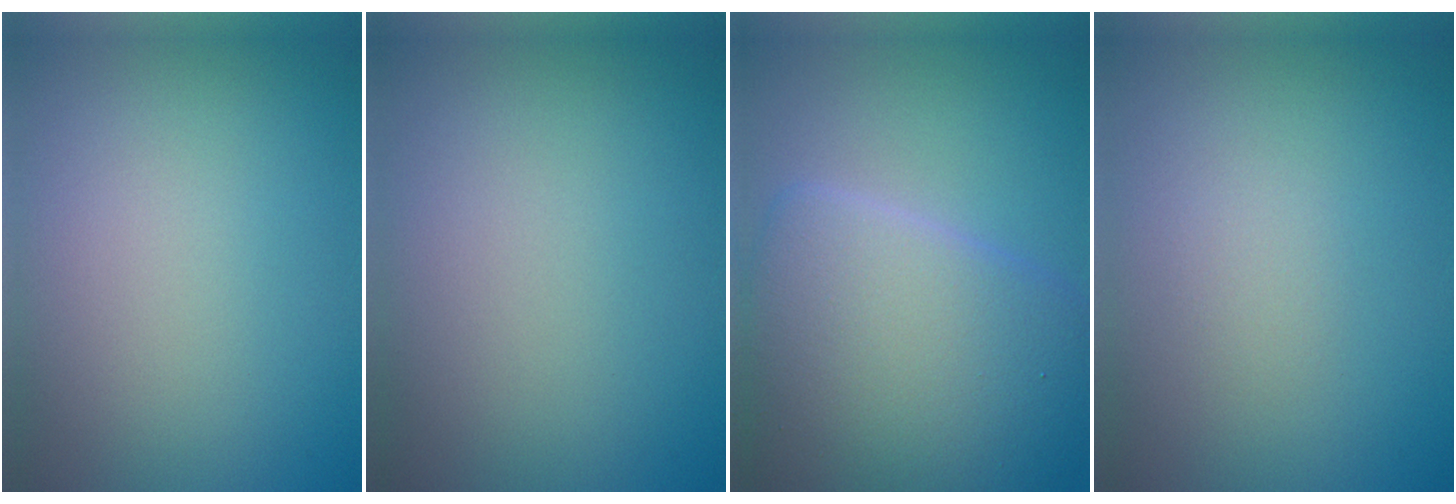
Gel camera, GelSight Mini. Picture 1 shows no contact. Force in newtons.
{"total": 0.0}
{"total": 10.8, "press": 10.8, "slide": 0.4}
{"total": 0.9, "press": 0.8, "slide": 0.1}